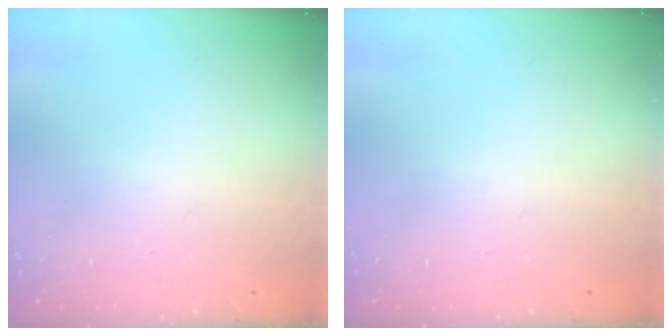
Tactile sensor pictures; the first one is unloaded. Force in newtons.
{"total": 0.0}